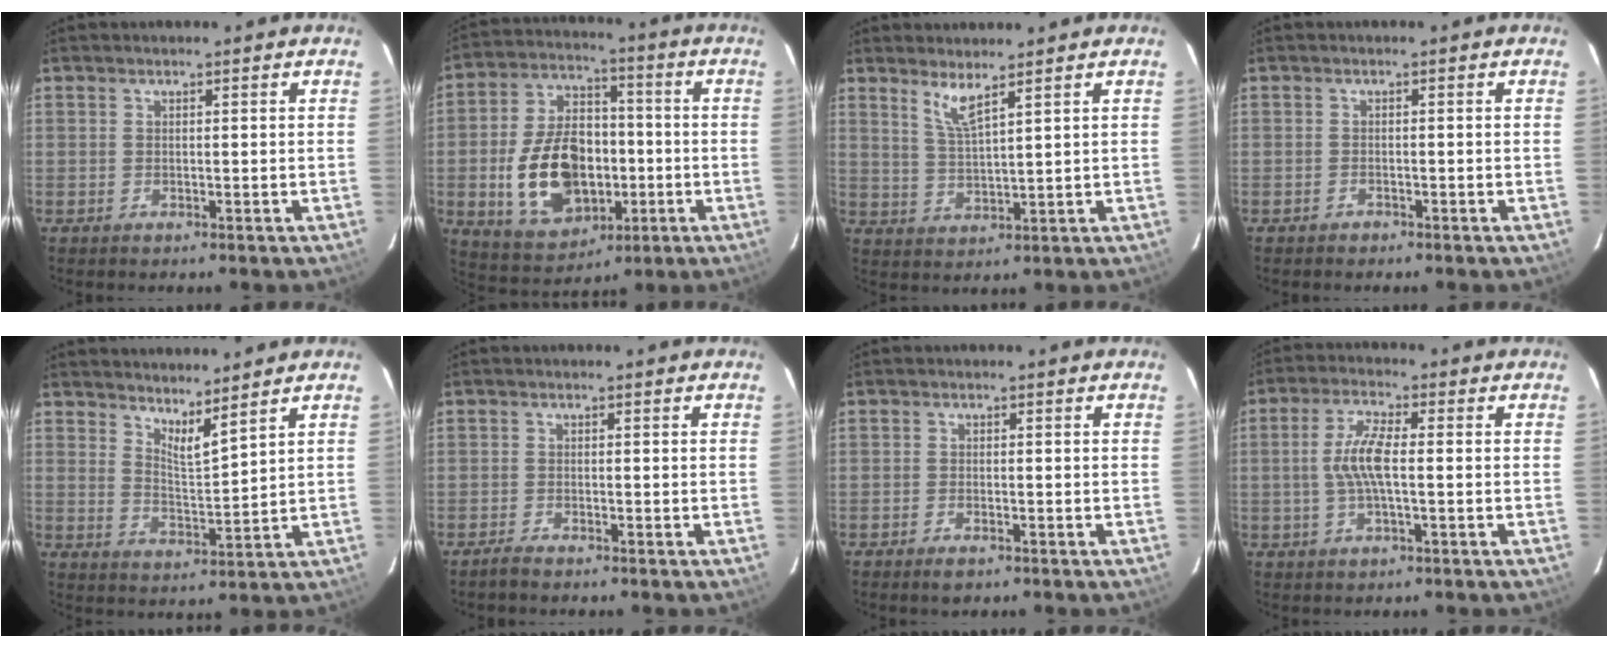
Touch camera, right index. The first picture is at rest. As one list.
[{"total": 17.7, "force": [-3.5, 11.6, 12.9], "torque": [-0.264, 0.016, -0.039]}, {"total": 4.3, "force": [3.1, 0.0, 2.9], "torque": [-0.059, -0.006, 0.063]}, {"total": 1.0, "force": [-0.9, 0.4, -0.1], "torque": [-0.001, 0.005, -0.014]}, {"total": 5.3, "force": [4.6, 0.2, 2.6], "torque": [-0.039, -0.014, 0.074]}, {"total": 1.7, "force": [-1.6, 0.1, 0.6], "torque": [-0.020, -0.001, -0.030]}, {"total": 2.0, "force": [-1.5, 0.8, 1.2], "torque": [-0.028, -0.002, -0.028]}, {"total": 6.8, "force": [-0.4, 1.7, 6.6], "torque": [-0.131, 0.006, -0.007]}]